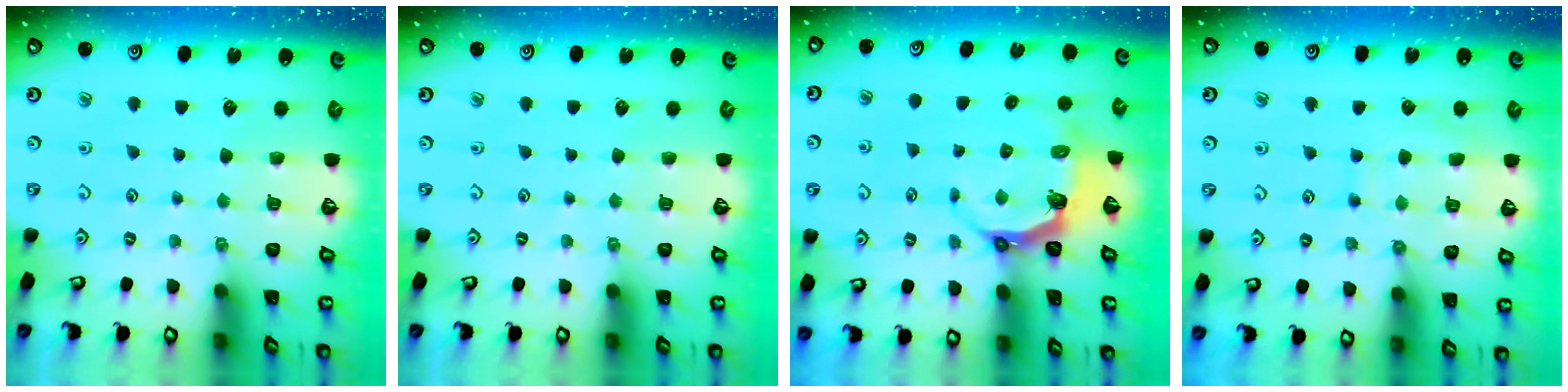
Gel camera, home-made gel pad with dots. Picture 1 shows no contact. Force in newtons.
{"total": 0.0}
{"total": 4.7, "press": 3.4, "slide": 3.2}
{"total": 8.4, "press": 8.3, "slide": 0.8}